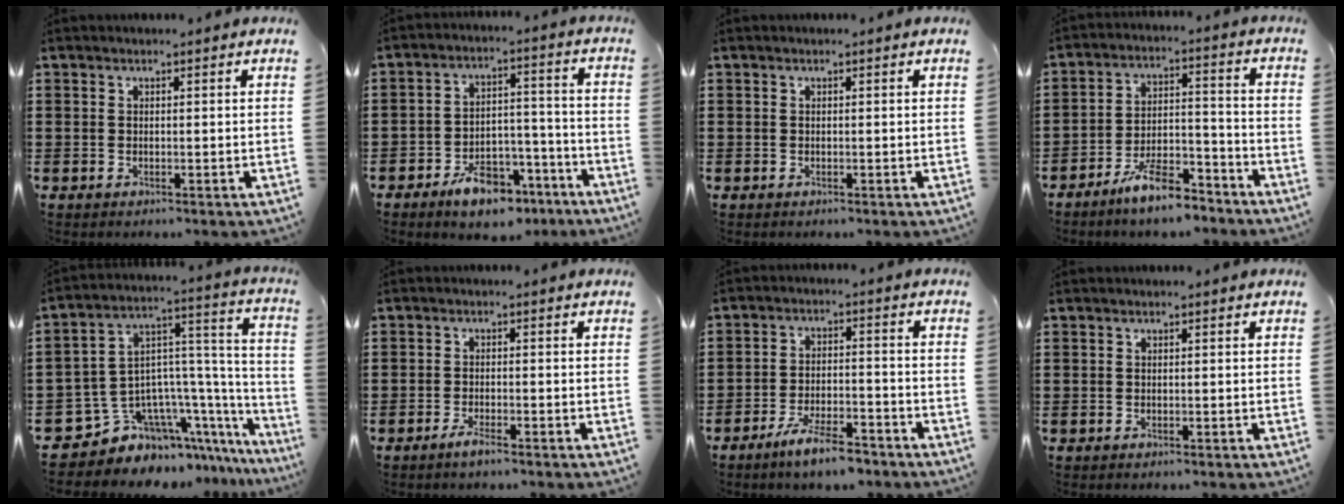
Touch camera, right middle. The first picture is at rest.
{"total": 7.9, "force": [-6.0, 3.6, 3.7], "torque": [-0.059, 0.029, -0.108]}
{"total": 0.0}
{"total": 8.4, "force": [-7.0, 1.8, 4.2], "torque": [-0.081, 0.014, -0.133]}
{"total": 8.1, "force": [-5.6, 5.6, 1.9], "torque": [-0.074, -0.020, -0.106]}
{"total": 2.0, "force": [-1.5, 0.3, 1.2], "torque": [-0.030, -0.004, -0.030]}
{"total": 6.5, "force": [-5.4, 1.2, 3.5], "torque": [-0.074, -0.001, -0.102]}
{"total": 0.0}